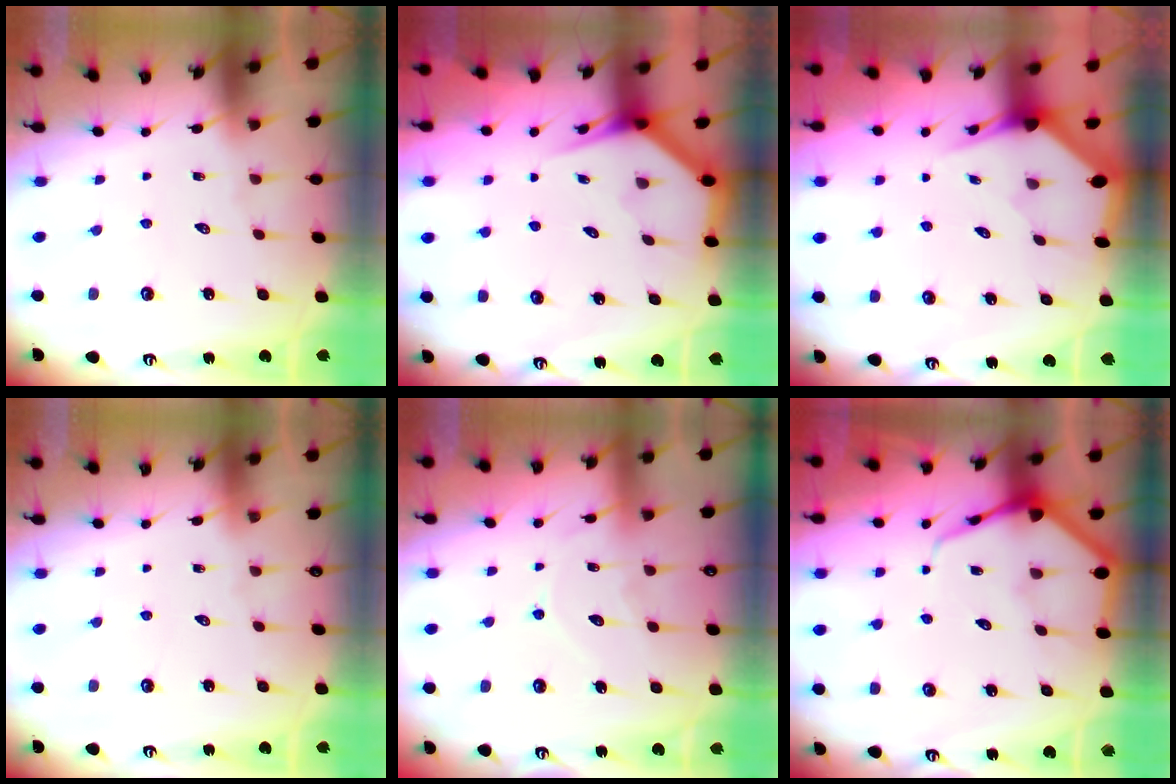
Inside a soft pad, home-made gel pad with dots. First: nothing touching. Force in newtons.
{"total": 3.4, "press": 3.4, "slide": 0.2}
{"total": 2.8, "press": 2.8, "slide": 0.1}
{"total": 0.0}
{"total": 8.9, "press": 8.9, "slide": 0.8}
{"total": 6.3, "press": 6.3, "slide": 0.6}